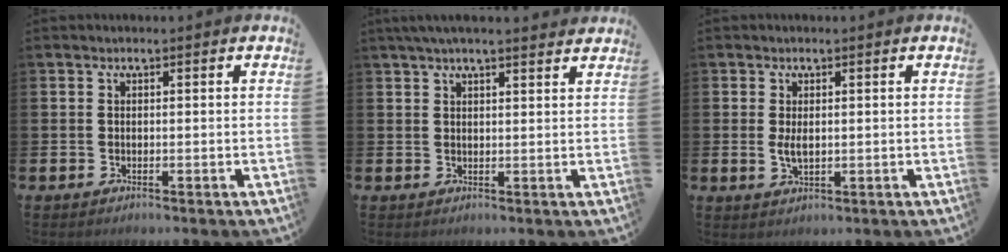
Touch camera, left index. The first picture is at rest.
{"total": 3.3, "force": [3.0, 0.2, 1.4], "torque": [-0.033, -0.004, 0.054]}
{"total": 2.4, "force": [0.2, 1.1, 2.2], "torque": [-0.027, -0.004, 0.000]}